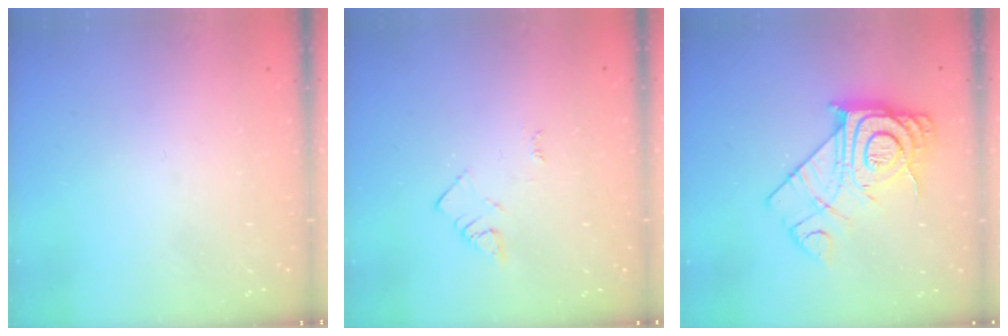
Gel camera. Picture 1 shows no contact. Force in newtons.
{"total": 3.1, "press": 3.1, "slide": 0.4}
{"total": 17.2, "press": 17.1, "slide": 1.3}